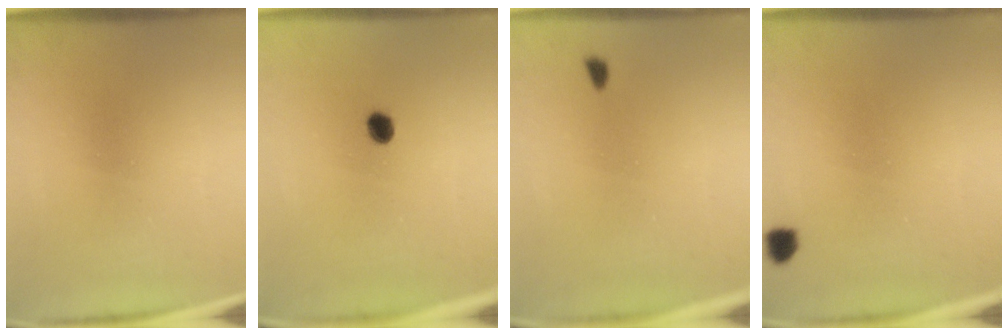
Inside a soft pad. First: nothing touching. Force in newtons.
{"total": 2.7}
{"total": 1.1}
{"total": 2.0}